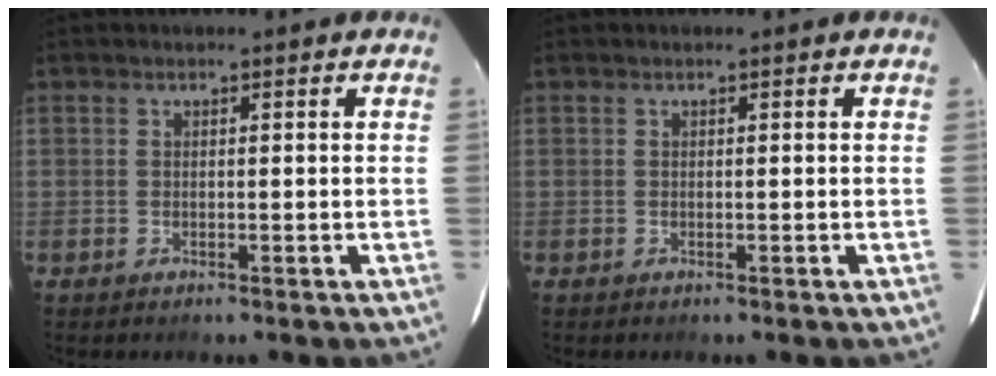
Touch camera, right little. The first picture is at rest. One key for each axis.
{"total": 0.0}